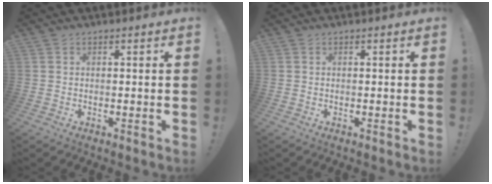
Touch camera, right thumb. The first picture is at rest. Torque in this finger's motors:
{"motor_torque": [0.00, 0.00, 0.00, 0.00, 0.00]}